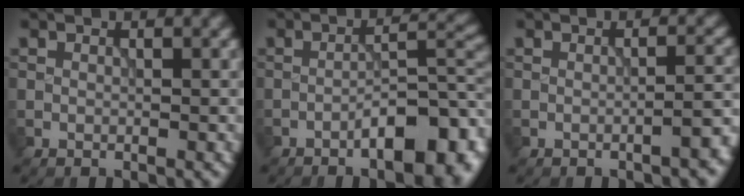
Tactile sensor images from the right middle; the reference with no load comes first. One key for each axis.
{"total": 8.0, "fx": -3.9, "fy": 2.6, "fz": 6.5, "tx": -0.087, "ty": 0.010, "tz": -0.059}
{"total": 2.4, "fx": -1.4, "fy": 0.5, "fz": 1.9, "tx": -0.017, "ty": 0.011, "tz": -0.026}